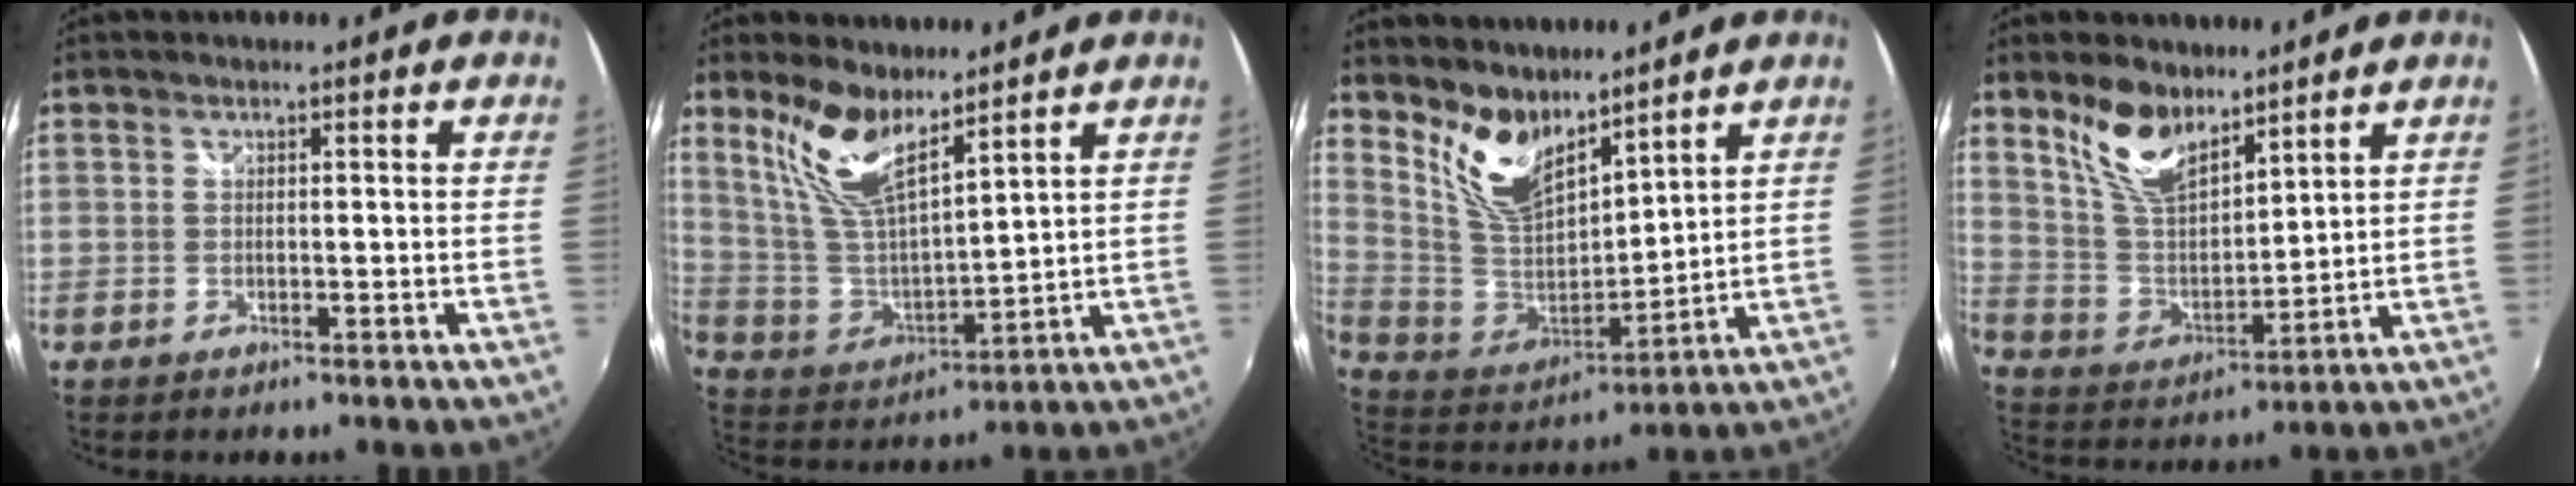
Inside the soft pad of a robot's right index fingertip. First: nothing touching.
{"total": 12.4, "force": [8.6, 3.6, 8.3], "torque": [-0.167, 0.001, 0.178]}
{"total": 12.3, "force": [8.9, 4.1, 7.4], "torque": [-0.145, -0.013, 0.186]}
{"total": 11.6, "force": [8.2, 4.9, 6.6], "torque": [-0.130, 0.004, 0.166]}